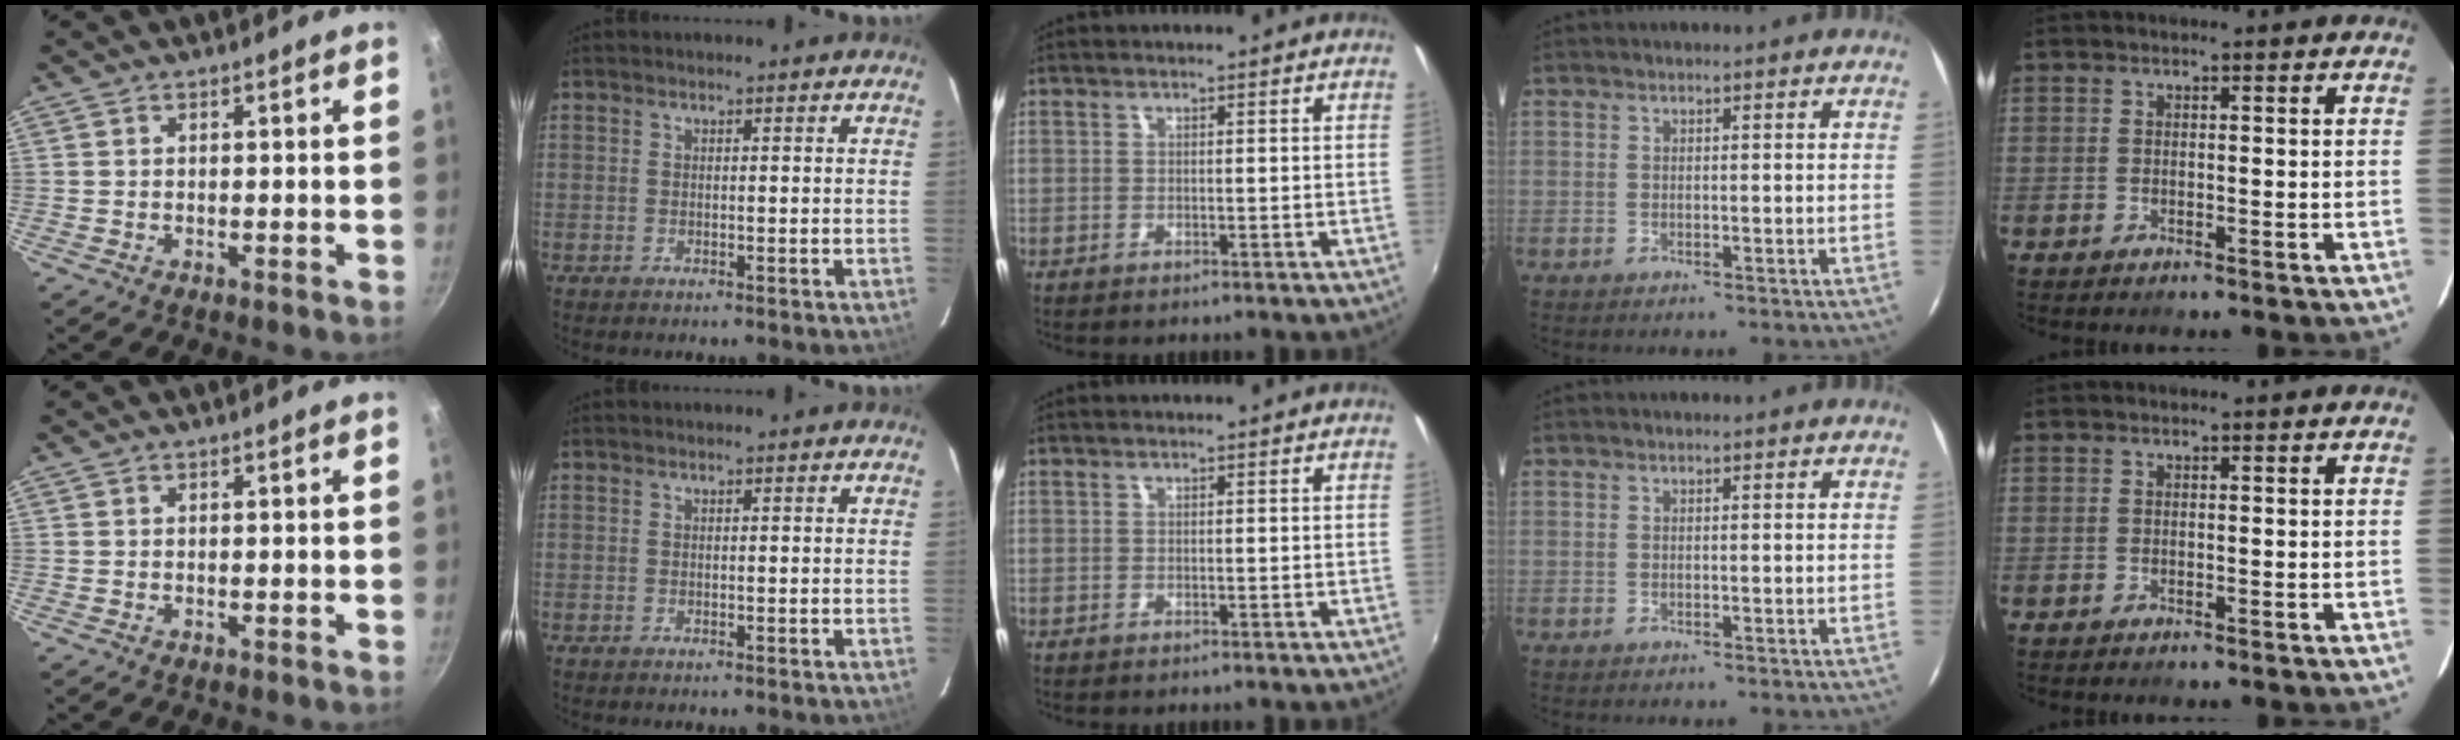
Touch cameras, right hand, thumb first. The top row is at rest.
{}